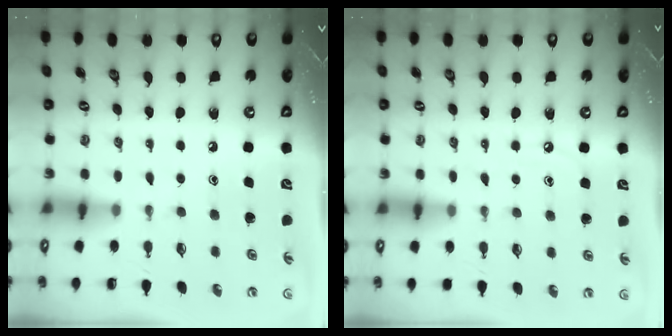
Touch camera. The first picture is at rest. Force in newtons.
{"total": 7.0, "press": 7.0, "slide": 0.7}